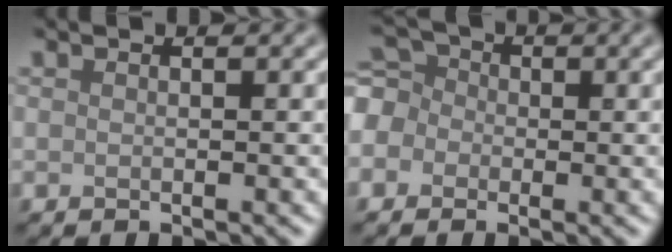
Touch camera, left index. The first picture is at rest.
{"total": 4.7, "force": [-0.9, 4.3, 1.7], "torque": [-0.037, 0.027, -0.036]}